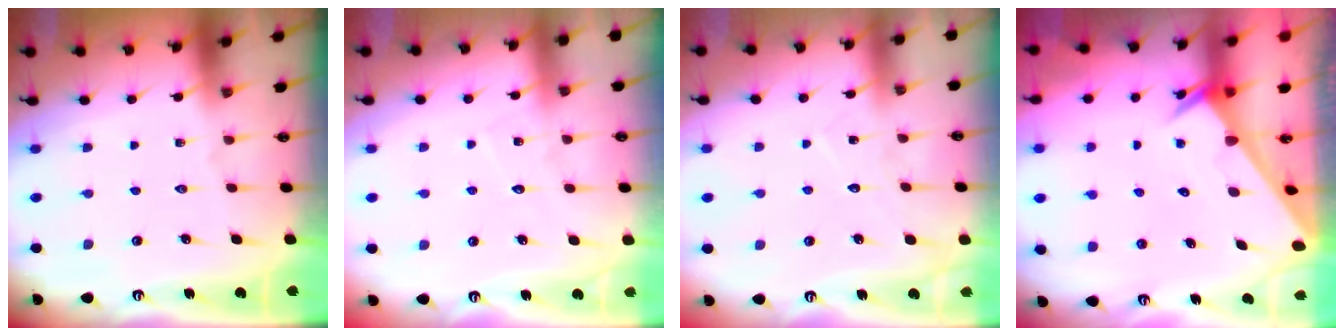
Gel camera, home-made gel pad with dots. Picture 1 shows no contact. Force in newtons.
{"total": 4.1, "press": 4.1, "slide": 0.4}
{"total": 6.7, "press": 6.7, "slide": 0.4}
{"total": 2.3, "press": 2.3, "slide": 0.1}